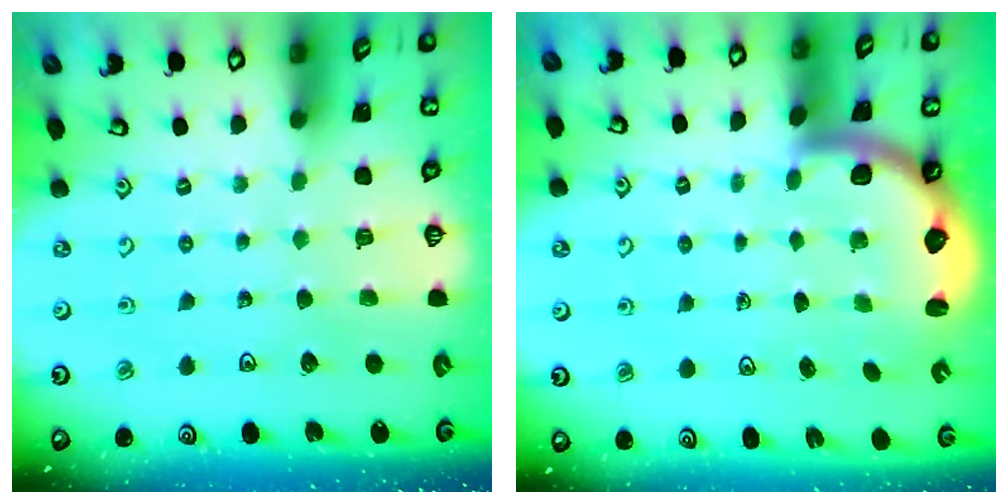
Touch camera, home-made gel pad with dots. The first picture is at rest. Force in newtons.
{"total": 2.8, "press": 2.8, "slide": 0.5}